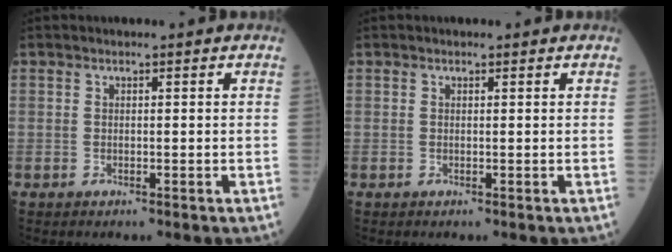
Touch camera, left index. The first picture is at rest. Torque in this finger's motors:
{"motor_torque": [0.12, 0.21, 0.00, -0.01]}